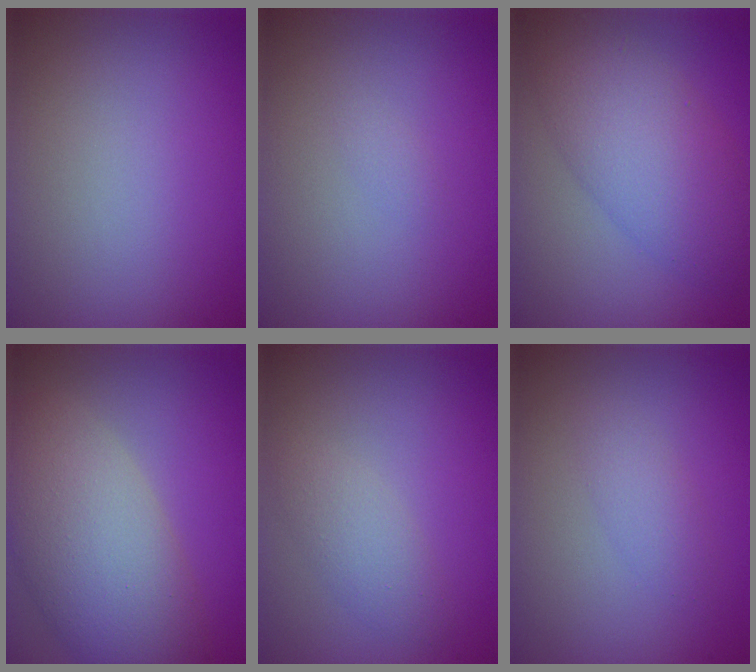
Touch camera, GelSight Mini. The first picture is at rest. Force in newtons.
{"total": 0.5, "press": 0.5, "slide": 0.0}
{"total": 6.2, "press": 6.2, "slide": 0.1}
{"total": 10.1, "press": 10.1, "slide": 0.2}
{"total": 2.2, "press": 2.2, "slide": 0.2}
{"total": 1.5, "press": 1.5, "slide": 0.1}